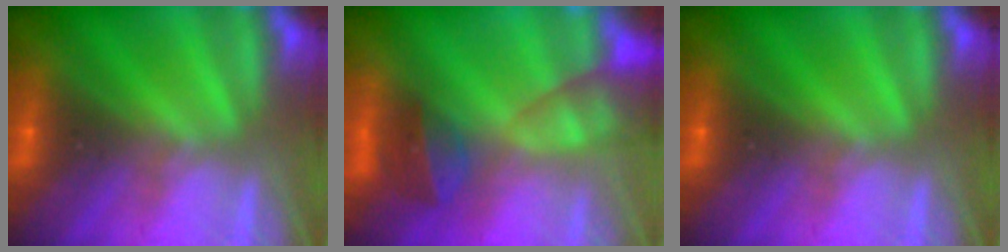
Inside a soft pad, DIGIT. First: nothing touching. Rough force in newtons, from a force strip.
{"total": 9.7}
{"total": 0.0}